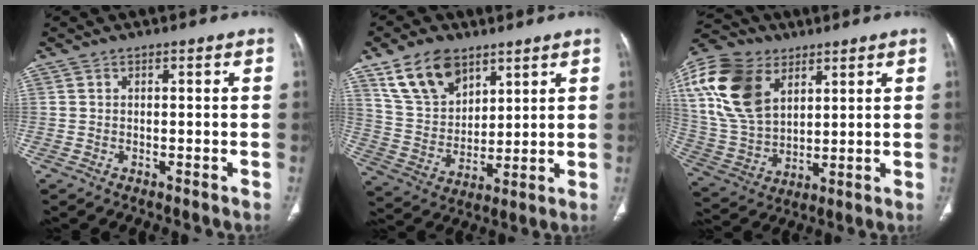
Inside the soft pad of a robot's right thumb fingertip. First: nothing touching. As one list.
[{"total": 13.0, "force": [8.1, 7.8, 6.4], "torque": [-0.096, -0.033, 0.164]}, {"total": 20.4, "force": [8.3, 13.3, 13.1], "torque": [-0.260, -0.015, 0.162]}]